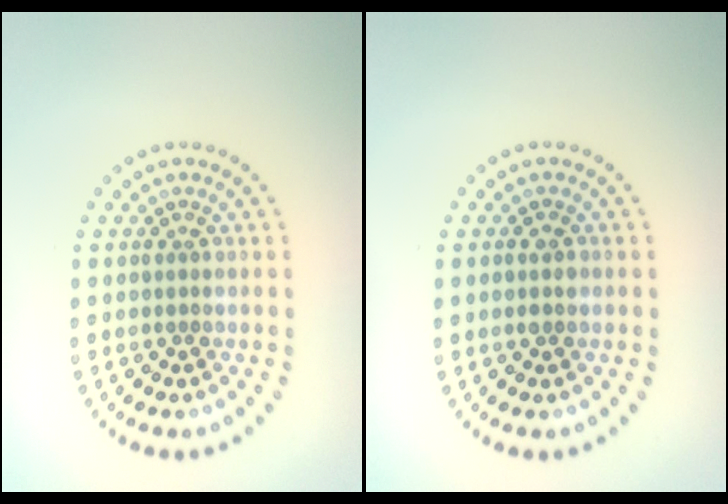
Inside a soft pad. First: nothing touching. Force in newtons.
{"total": 1.5, "press": 1.5, "slide": 0.1}